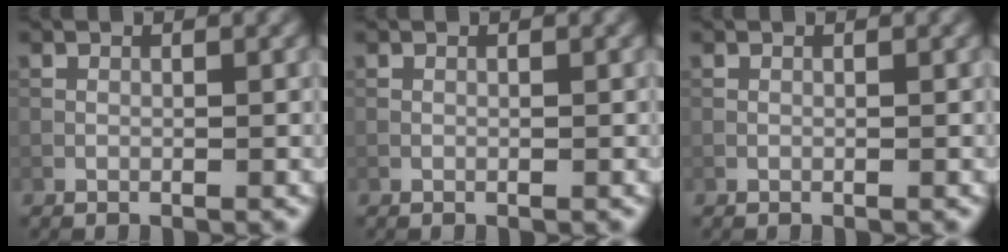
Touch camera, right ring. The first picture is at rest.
{"total": 0.0}
{"total": 0.0}